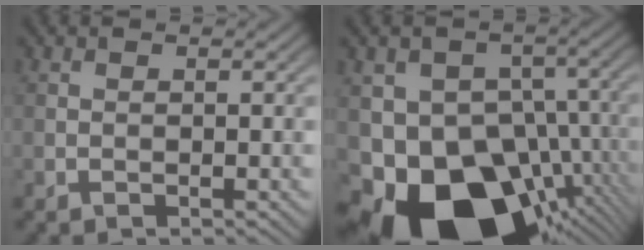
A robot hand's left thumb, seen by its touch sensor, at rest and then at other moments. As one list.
[{"total": 19.1, "force": [-9.0, 12.9, 10.9], "torque": [-0.191, -0.027, -0.130]}]